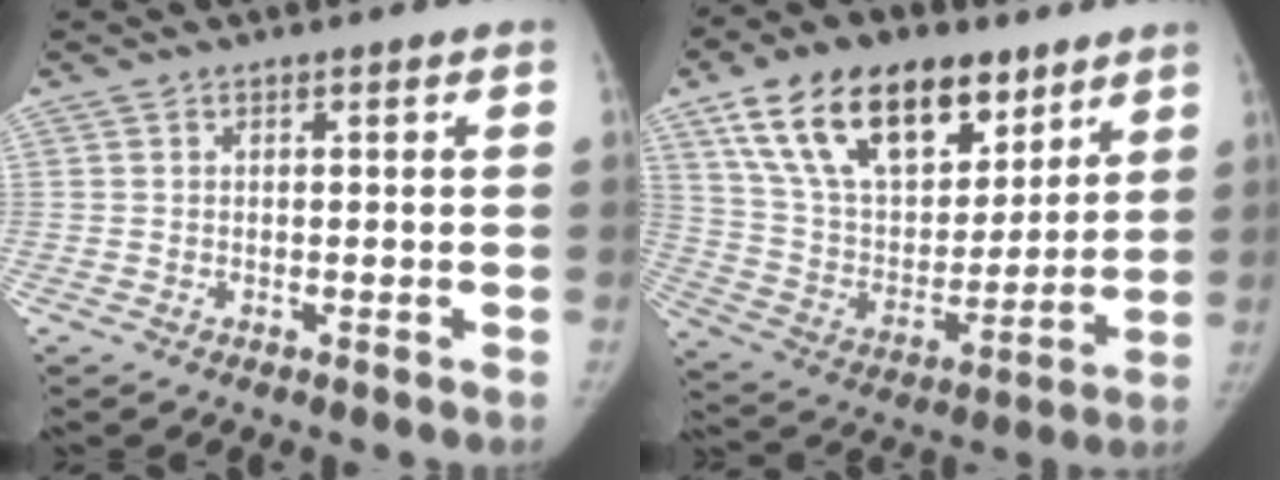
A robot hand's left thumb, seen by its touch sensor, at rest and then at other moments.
{"total": 24.5, "force": [14.1, 13.8, 14.6], "torque": [-0.222, -0.031, 0.251]}